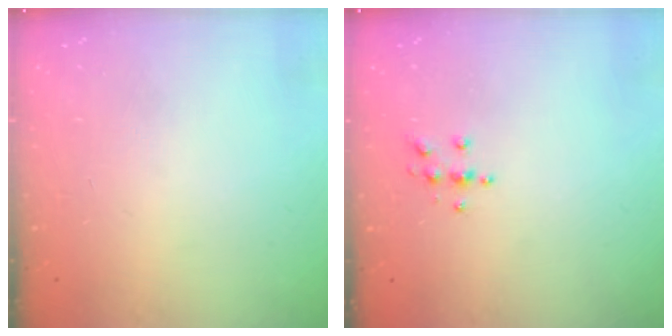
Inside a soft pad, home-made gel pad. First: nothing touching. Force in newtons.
{"total": 4.7, "press": 4.7, "slide": 0.6}